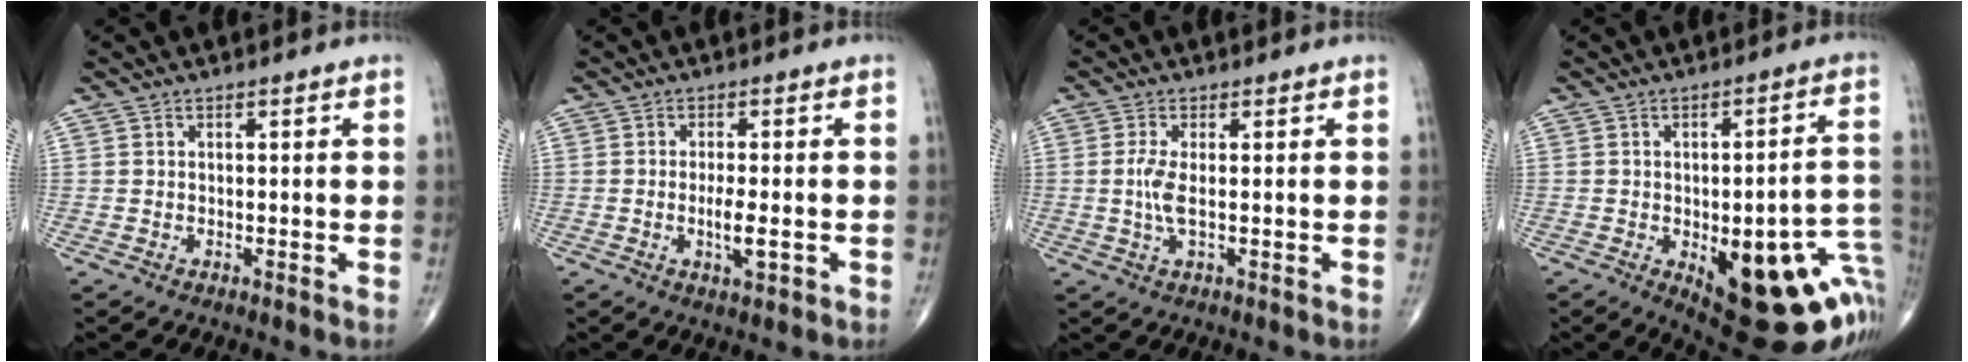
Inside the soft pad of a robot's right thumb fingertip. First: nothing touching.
{"total": 4.1, "force": [-1.0, 1.3, 3.7], "torque": [-0.070, -0.005, -0.015]}
{"total": 3.8, "force": [0.0, 1.0, 3.6], "torque": [-0.094, -0.006, -0.002]}
{"total": 26.4, "force": [-7.1, 10.3, 23.2], "torque": [-0.216, 0.019, -0.064]}